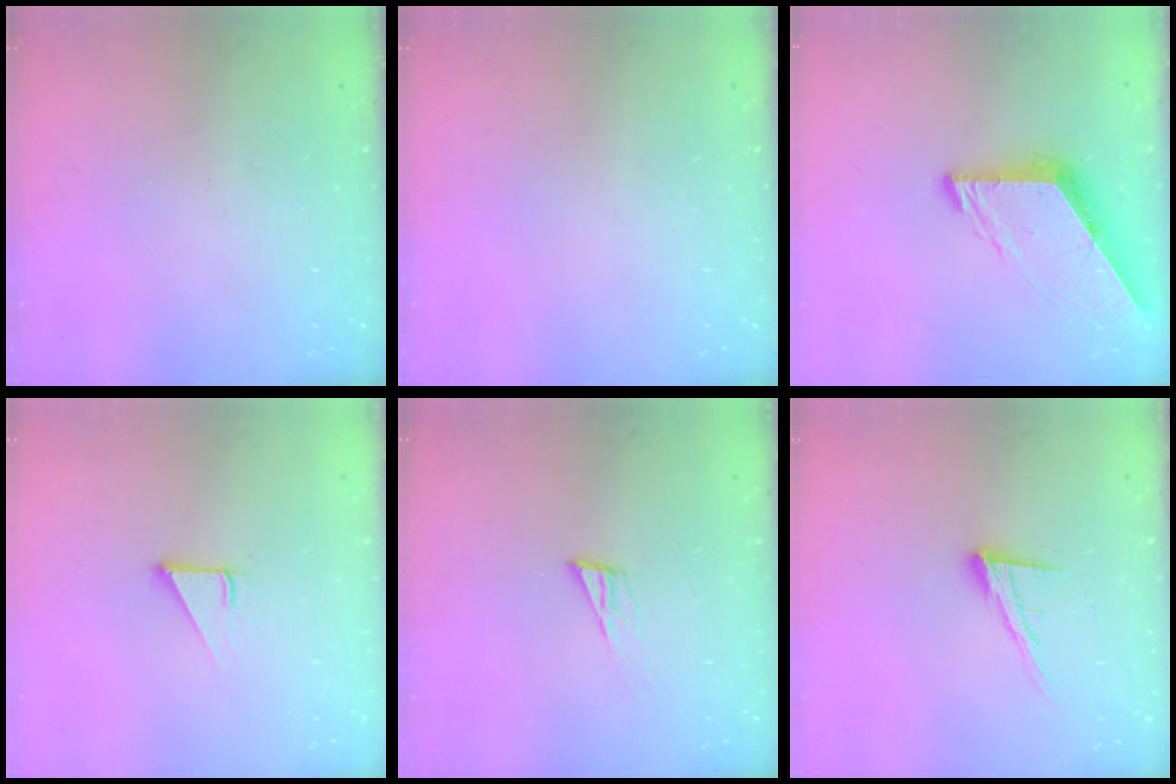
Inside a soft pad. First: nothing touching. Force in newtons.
{"total": 0.0}
{"total": 9.5, "press": 9.5, "slide": 1.1}
{"total": 3.0, "press": 3.0, "slide": 0.1}
{"total": 6.4, "press": 6.4, "slide": 1.0}
{"total": 13.2, "press": 12.7, "slide": 3.4}